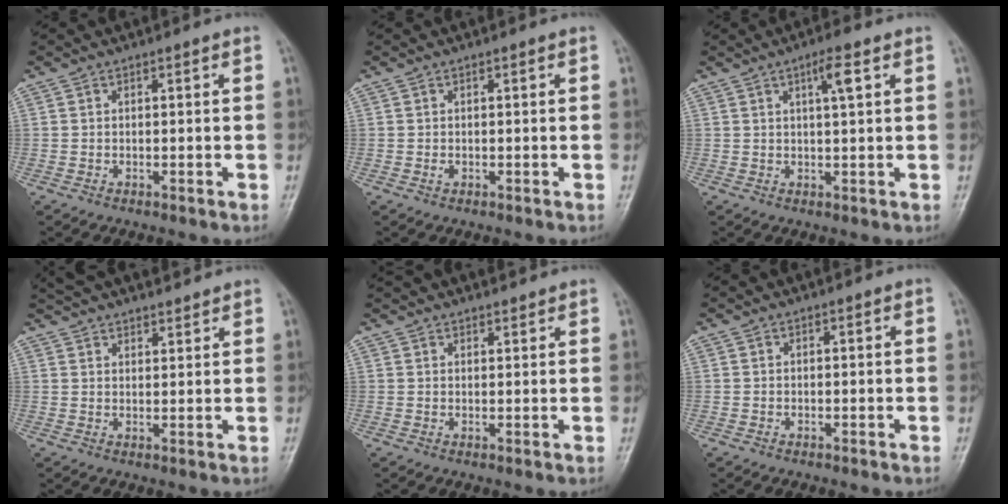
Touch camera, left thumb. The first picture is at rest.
{"total": 0.8, "force": [0.2, 0.5, 0.6], "torque": [-0.008, 0.001, 0.005]}
{"total": 4.0, "force": [1.7, 0.5, 3.6], "torque": [-0.064, -0.001, 0.030]}
{"total": 10.6, "force": [9.5, 2.8, 3.9], "torque": [-0.041, 0.005, 0.153]}
{"total": 3.4, "force": [3.2, 0.8, 0.9], "torque": [0.002, 0.006, 0.050]}
{"total": 0.0}